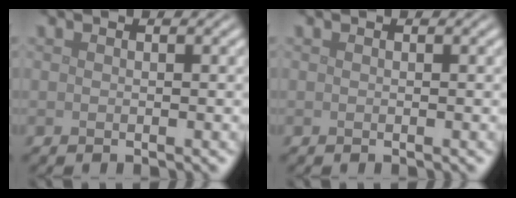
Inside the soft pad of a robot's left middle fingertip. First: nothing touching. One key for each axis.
{"total": 0.0}